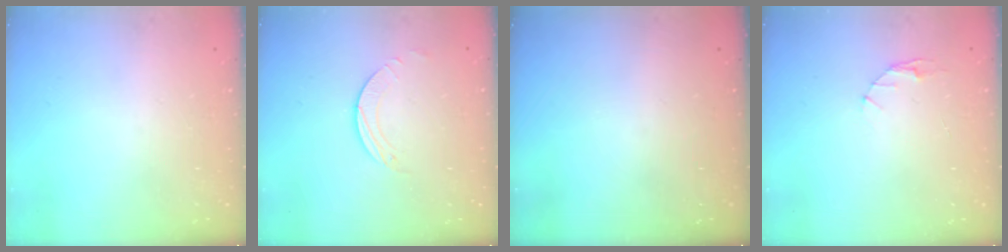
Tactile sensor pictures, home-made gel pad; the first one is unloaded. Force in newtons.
{"total": 2.0, "press": 2.0, "slide": 0.2}
{"total": 0.0}
{"total": 3.1, "press": 3.1, "slide": 0.4}